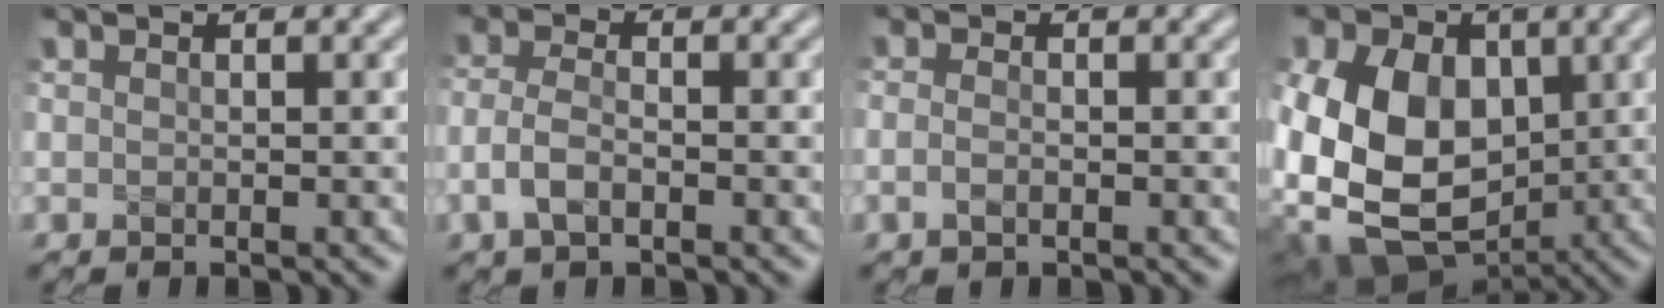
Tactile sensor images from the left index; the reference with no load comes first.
{"total": 2.9, "force": [-1.3, 1.5, 2.1], "torque": [-0.045, 0.003, -0.033]}
{"total": 1.2, "force": [-0.4, 0.6, 0.9], "torque": [-0.021, 0.000, -0.012]}
{"total": 17.5, "force": [-0.2, 14.4, 9.9], "torque": [-0.225, 0.001, -0.021]}